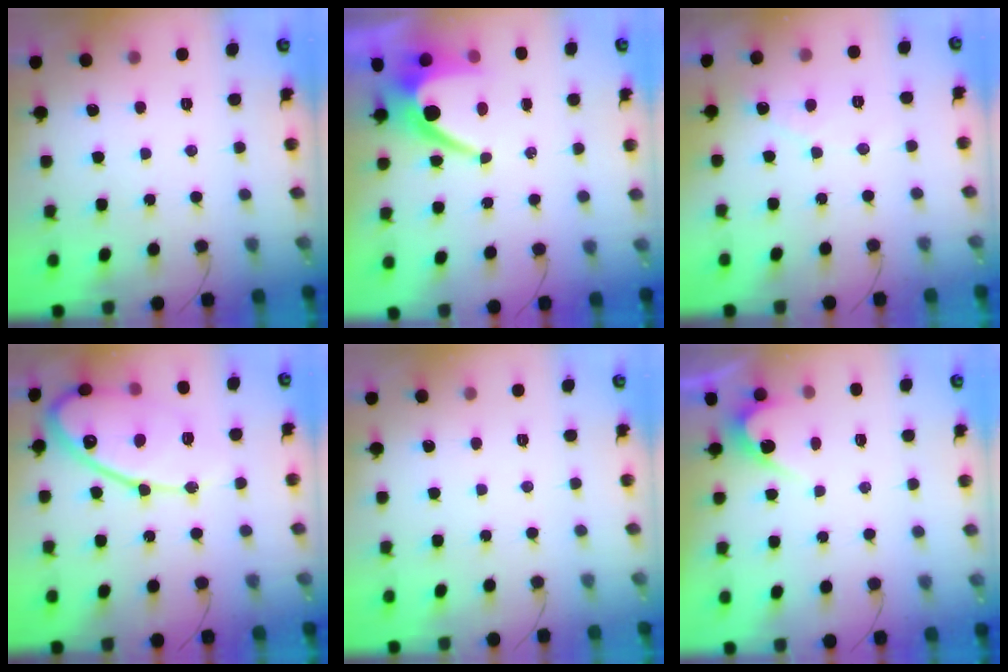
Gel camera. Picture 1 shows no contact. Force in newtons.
{"total": 8.7, "press": 8.6, "slide": 0.6}
{"total": 3.4, "press": 3.4, "slide": 0.1}
{"total": 17.4, "press": 17.3, "slide": 1.2}
{"total": 0.0}
{"total": 3.0, "press": 3.0, "slide": 0.3}